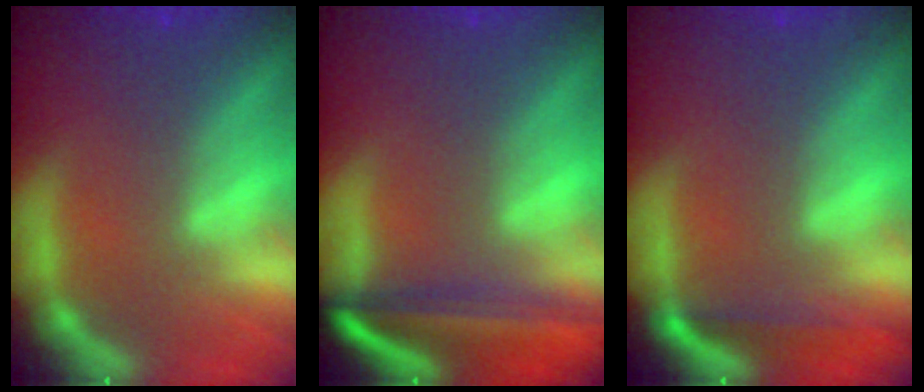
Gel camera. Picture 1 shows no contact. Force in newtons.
{"total": 9.2}
{"total": 3.0}